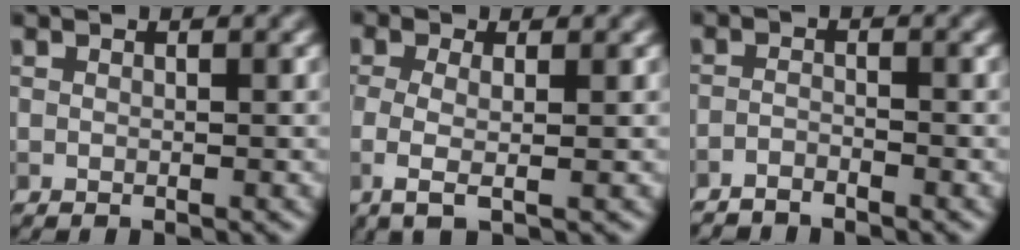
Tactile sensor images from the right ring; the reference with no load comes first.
{"total": 3.2, "force": [-0.5, 1.1, 3.0], "torque": [-0.053, -0.006, -0.012]}
{"total": 1.7, "force": [-1.6, 0.2, 0.4], "torque": [-0.009, -0.002, -0.036]}